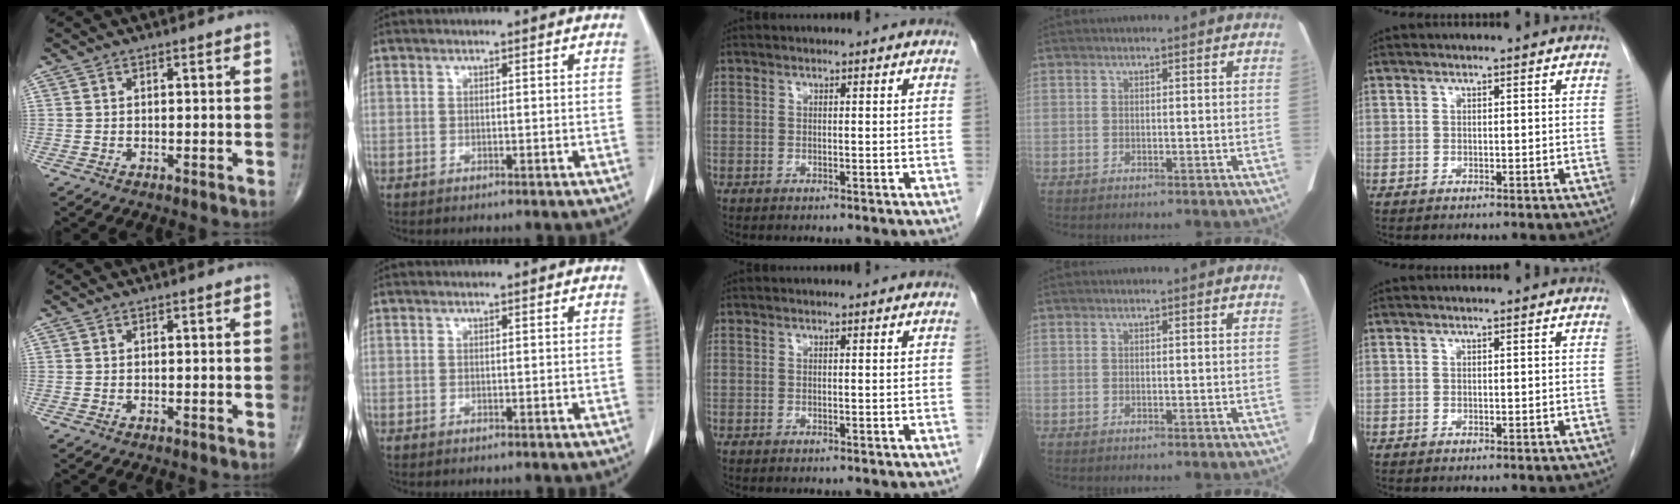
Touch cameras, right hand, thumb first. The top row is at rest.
{}